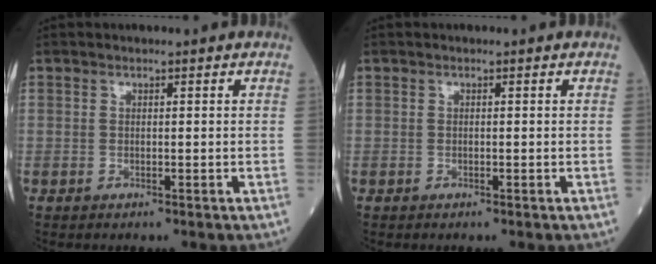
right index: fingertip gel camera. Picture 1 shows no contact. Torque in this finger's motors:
{"motor_torque": [0.00, 0.00, -0.05, -0.01]}